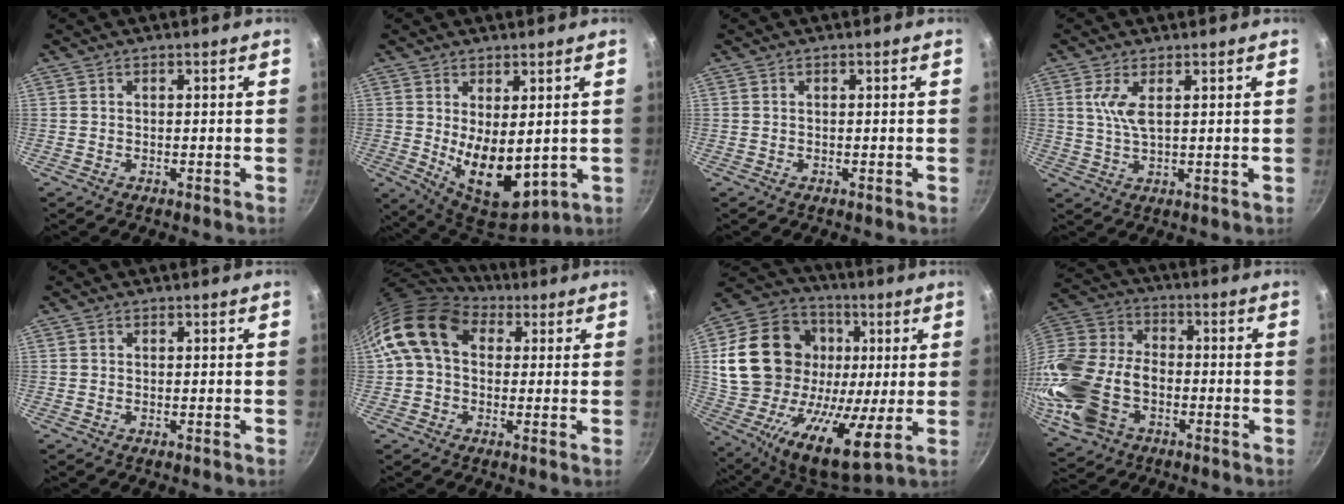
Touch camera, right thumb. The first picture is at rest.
{"total": 11.8, "force": [0.3, 6.1, 10.1], "torque": [-0.130, -0.035, 0.028]}
{"total": 0.0}
{"total": 4.8, "force": [1.6, 1.5, 4.3], "torque": [-0.092, -0.009, 0.034]}
{"total": 0.5, "force": [0.1, 0.5, 0.1], "torque": [0.000, 0.002, 0.000]}
{"total": 13.7, "force": [3.9, 9.9, 8.6], "torque": [-0.134, 0.015, 0.050]}
{"total": 28.3, "force": [5.4, 19.5, 19.7], "torque": [-0.338, -0.016, 0.089]}
{"total": 21.1, "force": [-5.9, 14.2, 14.5], "torque": [-0.307, 0.025, -0.115]}